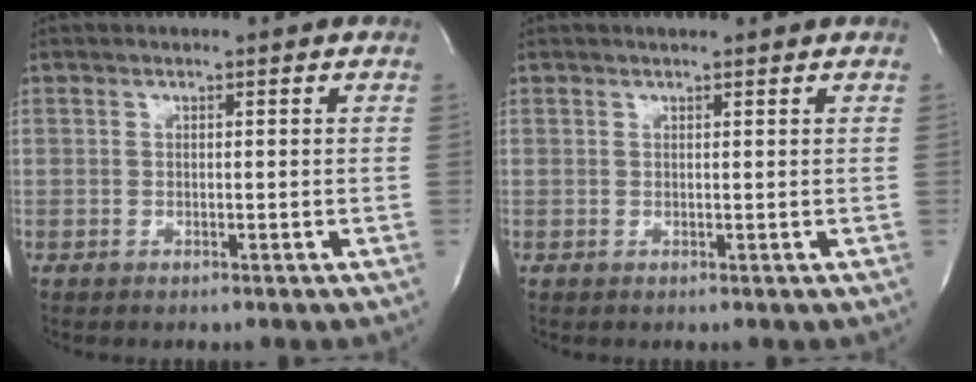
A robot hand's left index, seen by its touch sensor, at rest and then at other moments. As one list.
[{"total": 1.5, "force": [1.4, 0.0, 0.5], "torque": [-0.010, 0.009, 0.023]}]